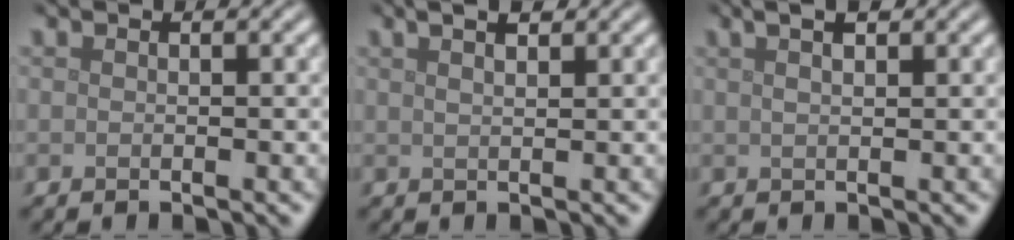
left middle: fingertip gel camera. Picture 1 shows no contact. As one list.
[{"total": 3.9, "force": [2.5, 1.6, 2.5], "torque": [-0.026, 0.026, 0.013]}, {"total": 3.7, "force": [2.2, 1.4, 2.6], "torque": [-0.026, 0.017, 0.012]}]